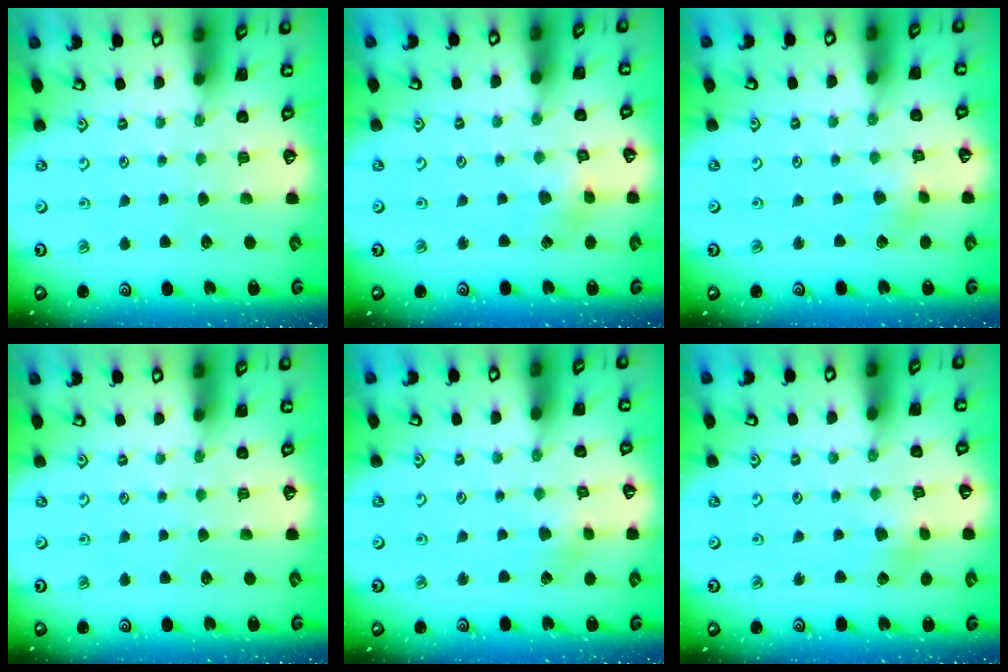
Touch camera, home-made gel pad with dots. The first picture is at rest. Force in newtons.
{"total": 2.7, "press": 2.7, "slide": 0.3}
{"total": 3.0, "press": 3.0, "slide": 0.3}
{"total": 0.0}
{"total": 2.8, "press": 2.8, "slide": 0.5}
{"total": 3.8, "press": 3.8, "slide": 0.4}